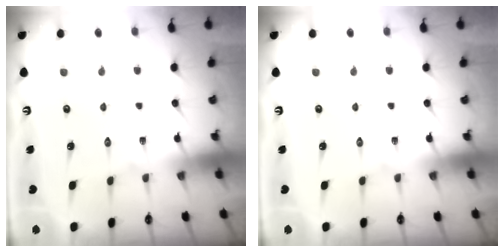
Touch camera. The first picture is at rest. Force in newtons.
{"total": 0.0}